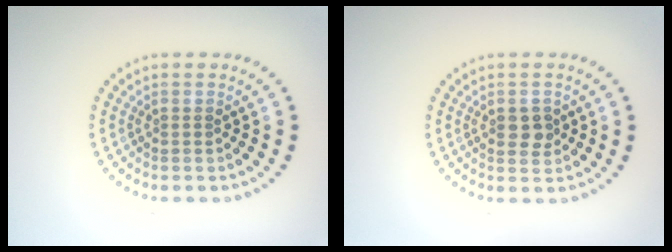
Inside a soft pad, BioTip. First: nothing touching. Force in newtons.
{"total": 1.9, "press": 1.9, "slide": 0.1}